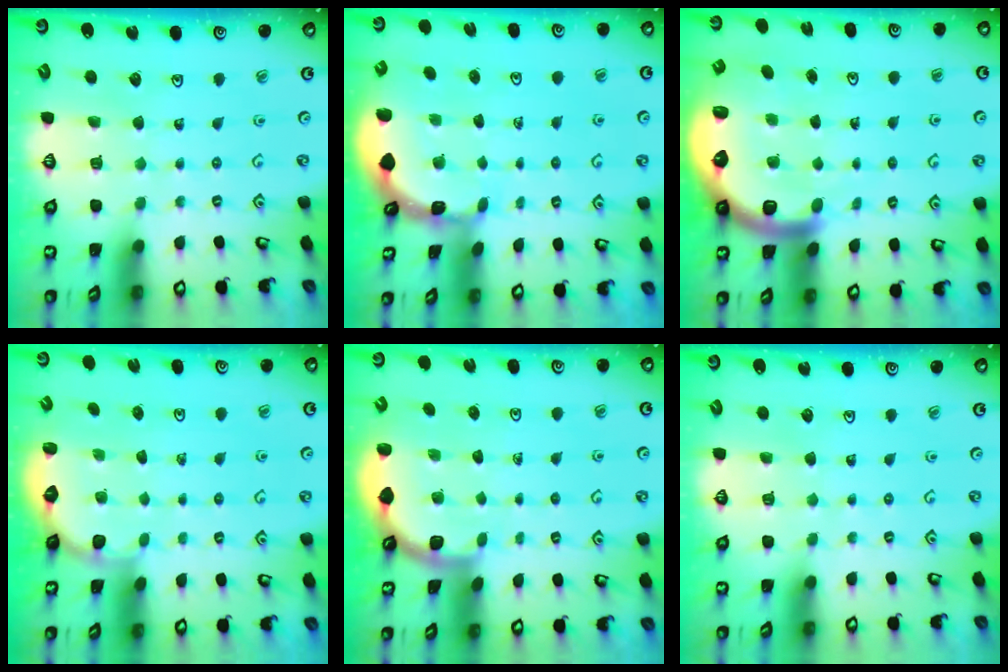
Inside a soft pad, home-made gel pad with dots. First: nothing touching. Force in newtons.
{"total": 2.7, "press": 2.7, "slide": 0.3}
{"total": 7.9, "press": 7.6, "slide": 2.1}
{"total": 2.9, "press": 2.6, "slide": 1.2}
{"total": 1.7, "press": 1.6, "slide": 0.1}
{"total": 0.0}